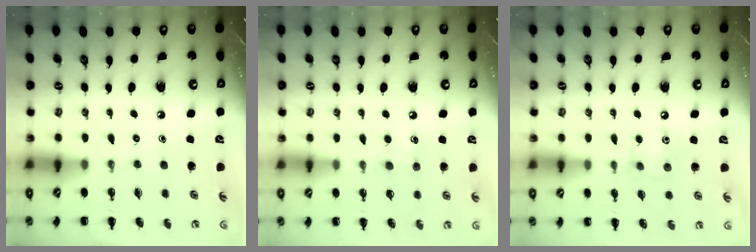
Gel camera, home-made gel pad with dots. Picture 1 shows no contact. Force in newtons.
{"total": 4.8, "press": 4.7, "slide": 1.2}
{"total": 6.5, "press": 6.4, "slide": 1.0}